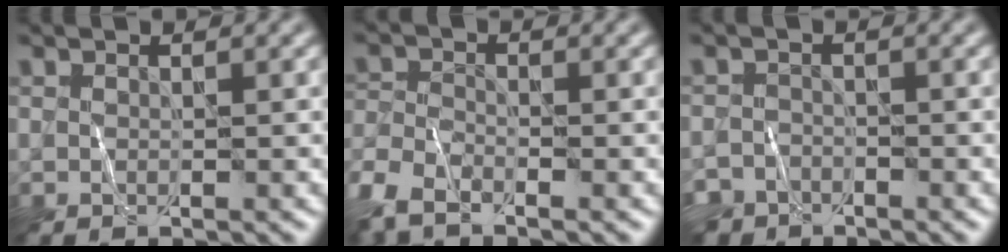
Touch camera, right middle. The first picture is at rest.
{"total": 4.8, "force": [-3.5, 1.9, 2.6], "torque": [-0.060, -0.010, -0.085]}
{"total": 3.4, "force": [-2.8, 1.9, 0.1], "torque": [0.011, -0.001, -0.047]}